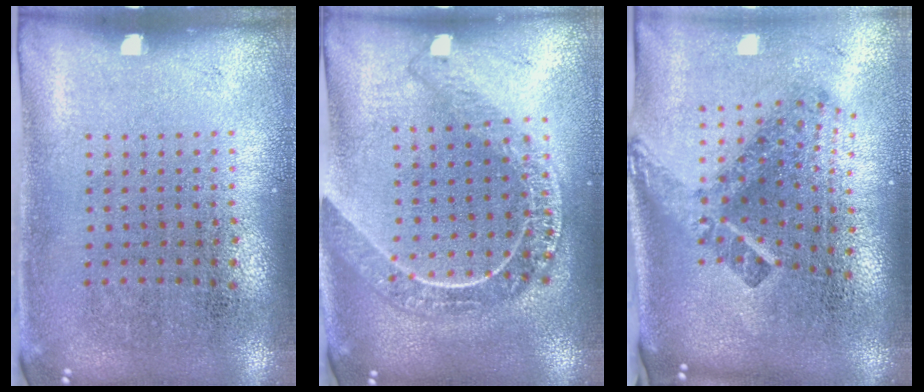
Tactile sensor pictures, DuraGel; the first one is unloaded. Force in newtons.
{"total": 2.2, "press": 1.9, "slide": 1.1}
{"total": 2.8, "press": 1.7, "slide": 2.2}